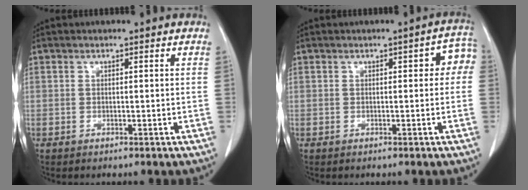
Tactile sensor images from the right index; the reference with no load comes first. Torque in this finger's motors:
{"motor_torque": [0.07, 0.05, 0.05, 0.00]}